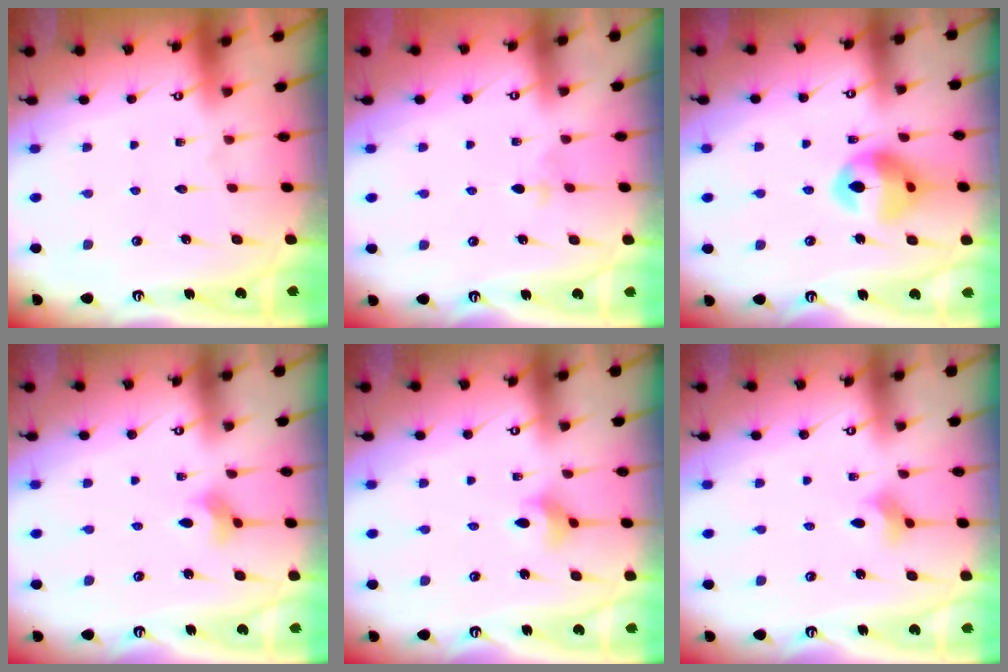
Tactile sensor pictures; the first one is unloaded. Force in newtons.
{"total": 1.9, "press": 1.9, "slide": 0.4}
{"total": 14.0, "press": 13.9, "slide": 1.5}
{"total": 2.8, "press": 2.7, "slide": 0.4}
{"total": 3.9, "press": 3.9, "slide": 0.6}
{"total": 2.6, "press": 2.5, "slide": 0.6}